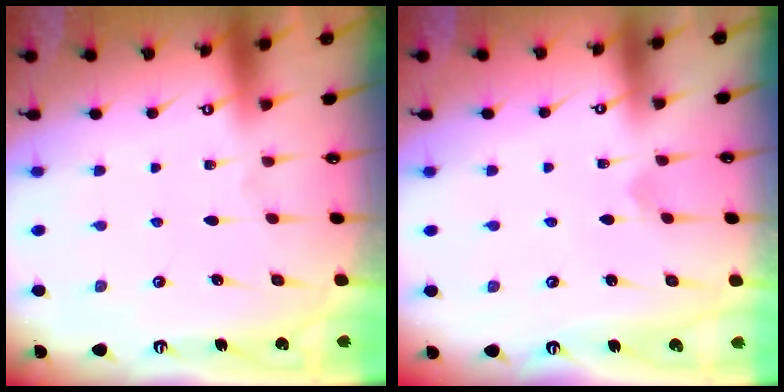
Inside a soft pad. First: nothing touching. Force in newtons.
{"total": 1.7, "press": 1.6, "slide": 0.1}